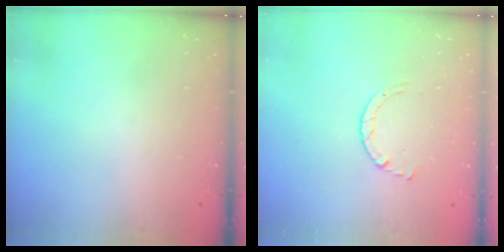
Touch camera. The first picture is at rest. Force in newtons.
{"total": 1.7, "press": 1.7, "slide": 0.2}